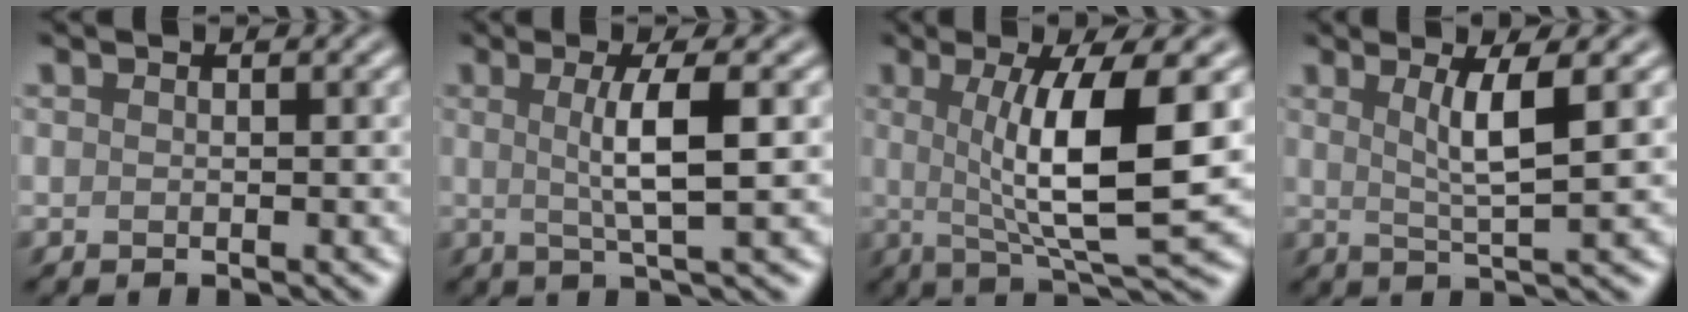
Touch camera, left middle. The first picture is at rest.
{"total": 4.4, "force": [0.5, 0.9, 4.2], "torque": [-0.070, 0.001, 0.008]}
{"total": 8.8, "force": [1.0, 1.8, 8.5], "torque": [-0.121, -0.009, 0.020]}
{"total": 4.0, "force": [1.3, 0.6, 3.8], "torque": [-0.064, -0.002, 0.024]}